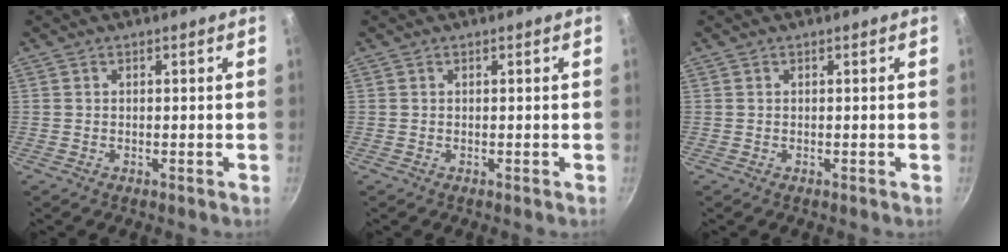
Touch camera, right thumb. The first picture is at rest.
{"total": 0.0}
{"total": 0.0}